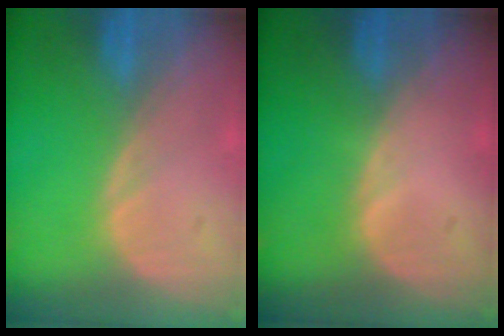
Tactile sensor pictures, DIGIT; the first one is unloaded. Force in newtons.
{"total": 0.5, "press": 0.1, "slide": 0.5}